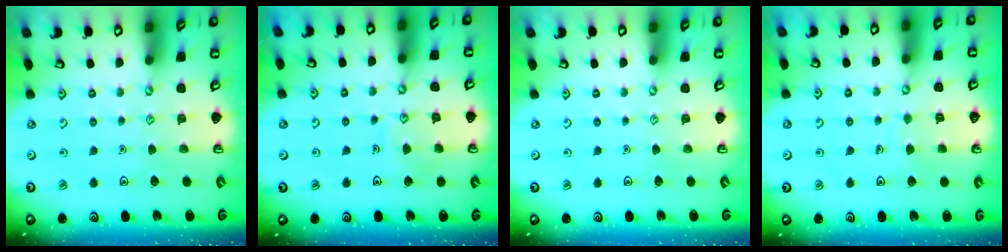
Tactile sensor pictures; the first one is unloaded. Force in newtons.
{"total": 7.1, "press": 7.1, "slide": 0.6}
{"total": 0.0}
{"total": 3.6, "press": 3.5, "slide": 0.3}